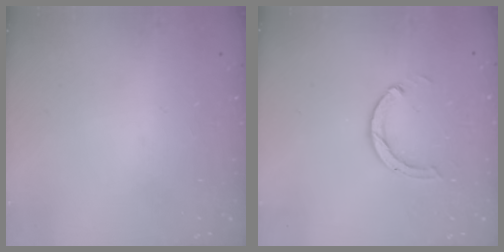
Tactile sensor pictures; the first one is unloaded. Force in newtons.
{"total": 3.0, "press": 3.0, "slide": 0.3}